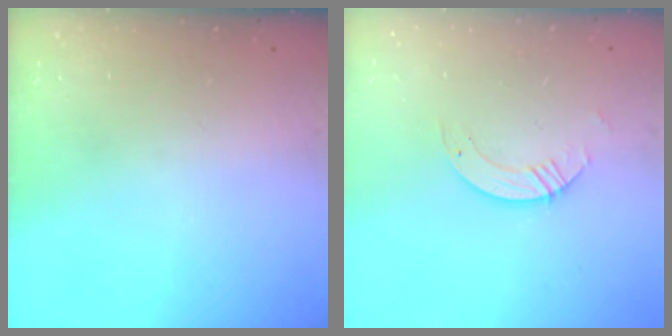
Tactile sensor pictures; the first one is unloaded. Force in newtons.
{"total": 3.8, "press": 3.8, "slide": 0.1}